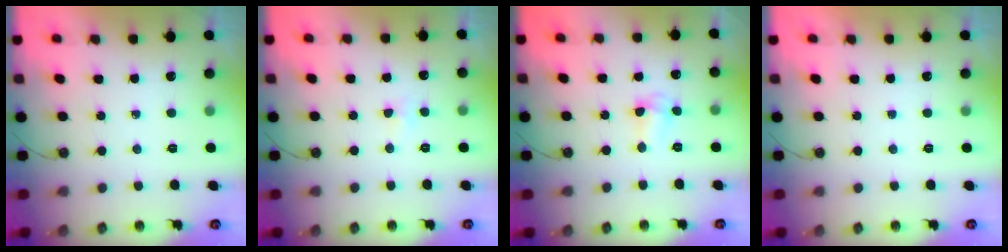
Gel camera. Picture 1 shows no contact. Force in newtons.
{"total": 4.3, "press": 2.7, "slide": 3.4}
{"total": 3.0, "press": 2.9, "slide": 0.5}
{"total": 0.0}